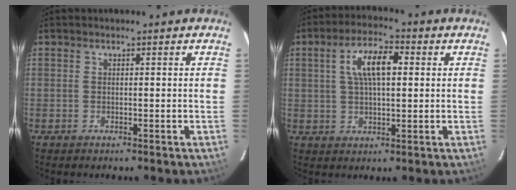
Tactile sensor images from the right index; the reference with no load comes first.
{"total": 8.4, "force": [2.0, 3.4, 7.5], "torque": [-0.137, 0.019, 0.036]}